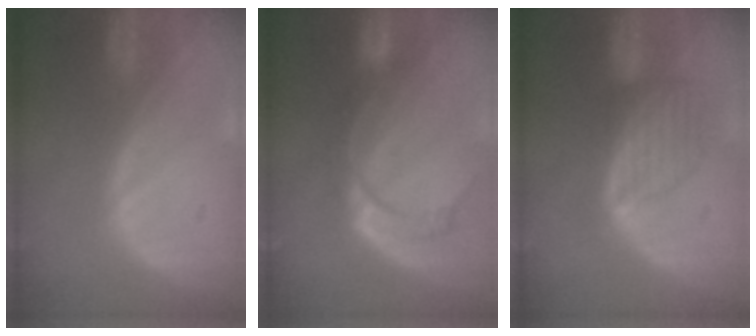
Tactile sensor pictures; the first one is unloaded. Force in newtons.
{"total": 8.8, "press": 7.3, "slide": 5.0}
{"total": 5.9, "press": 5.7, "slide": 1.3}